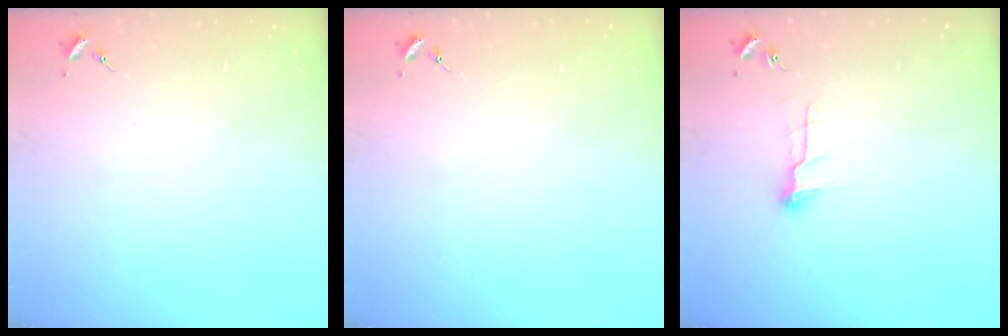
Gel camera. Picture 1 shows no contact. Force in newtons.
{"total": 0.0}
{"total": 8.7, "press": 8.7, "slide": 0.5}